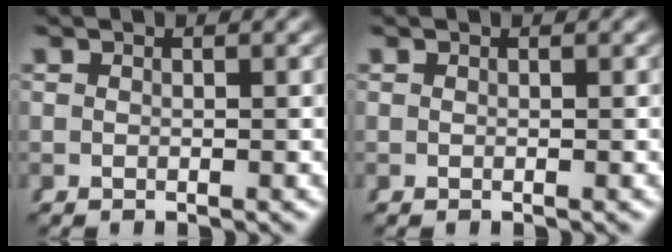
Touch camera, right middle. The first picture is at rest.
{"total": 0.0}